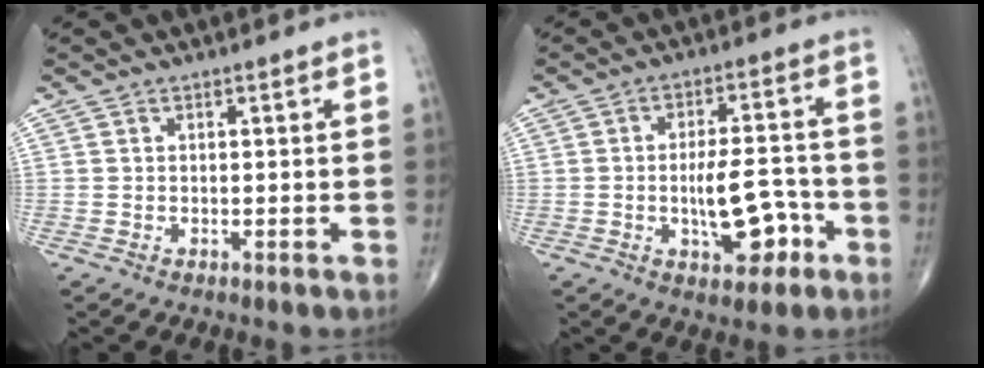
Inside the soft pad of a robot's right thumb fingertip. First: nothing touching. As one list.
[{"total": 10.1, "force": [-3.2, 4.7, 8.3], "torque": [-0.112, 0.027, -0.044]}]